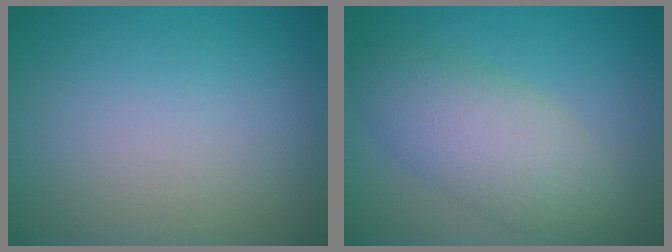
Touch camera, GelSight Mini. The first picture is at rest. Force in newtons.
{"total": 5.3, "press": 5.3, "slide": 0.2}